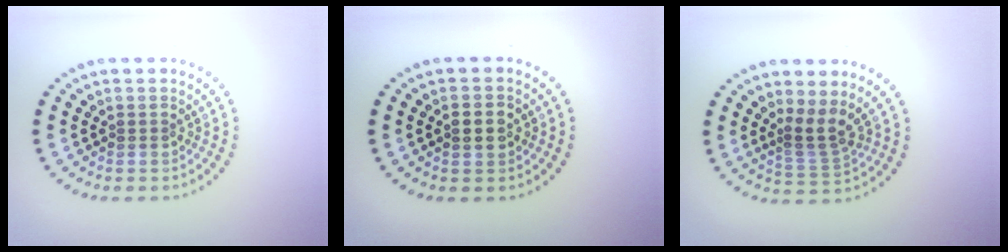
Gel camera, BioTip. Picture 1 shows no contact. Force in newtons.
{"total": 2.3, "press": 2.3, "slide": 0.1}
{"total": 2.6, "press": 1.8, "slide": 1.9}